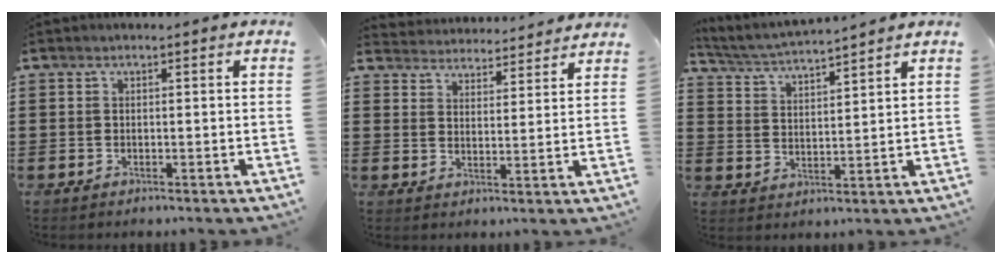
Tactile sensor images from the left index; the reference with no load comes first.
{"total": 4.1, "force": [4.0, 0.0, -0.5], "torque": [-0.009, -0.027, 0.070]}
{"total": 3.7, "force": [3.6, -0.5, 0.7], "torque": [-0.031, -0.023, 0.059]}